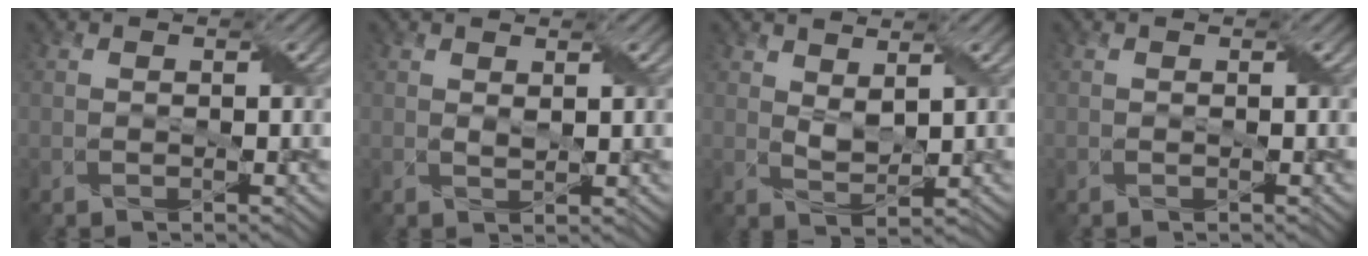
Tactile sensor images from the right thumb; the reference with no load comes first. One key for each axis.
{"total": 1.0, "fx": 0.7, "fy": 0.3, "fz": 0.6, "tx": -0.018, "ty": -0.002, "tz": 0.017}
{"total": 2.6, "fx": 1.7, "fy": 1.1, "fz": 1.6, "tx": -0.040, "ty": -0.003, "tz": 0.037}
{"total": 0.0}